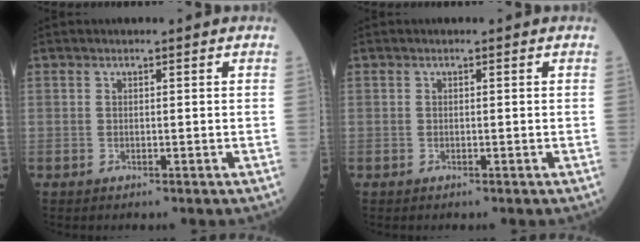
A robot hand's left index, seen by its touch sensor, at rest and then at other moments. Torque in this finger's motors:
{"motor_torque": [0.00, 0.00, 0.00, 0.00]}